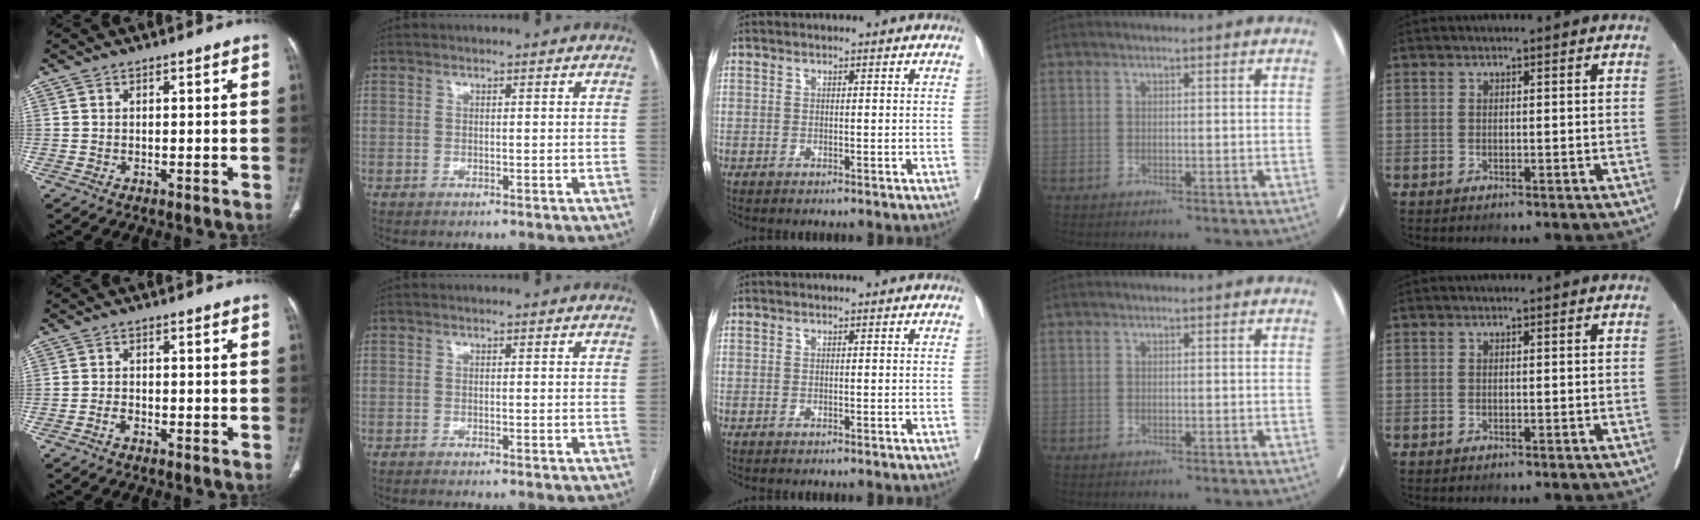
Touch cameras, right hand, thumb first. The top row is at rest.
{"thumb": {"total": 1.4, "force": [-1.1, 0.5, 0.7], "torque": [-0.016, 0.005, -0.022]}, "index": {"total": 3.8, "force": [-3.4, 0.2, 1.8], "torque": [-0.020, -0.004, -0.041]}}